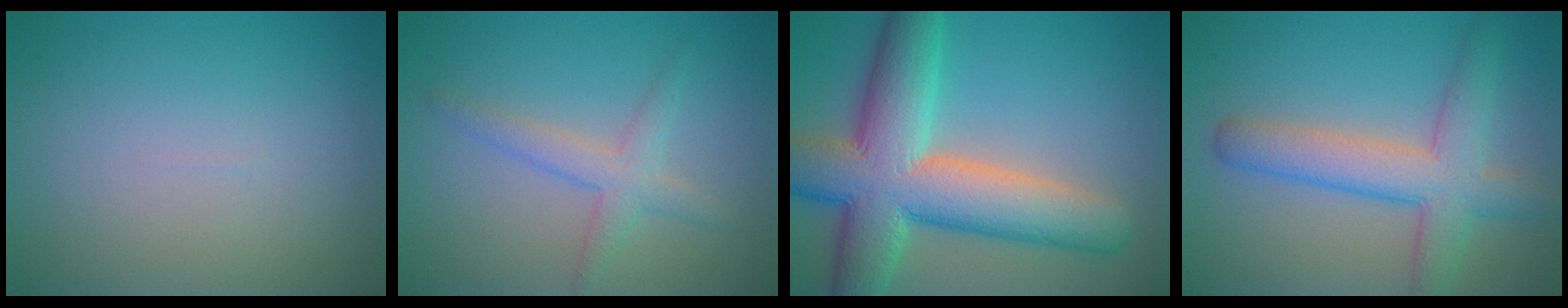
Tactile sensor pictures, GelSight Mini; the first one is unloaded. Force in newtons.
{"total": 2.6, "press": 2.6, "slide": 0.2}
{"total": 12.2, "press": 12.2, "slide": 0.5}
{"total": 5.9, "press": 5.9, "slide": 0.1}